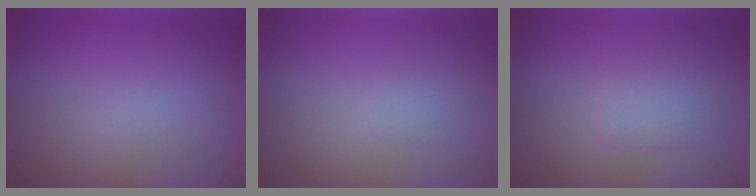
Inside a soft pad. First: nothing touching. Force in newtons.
{"total": 0.6, "press": 0.6, "slide": 0.1}
{"total": 1.7, "press": 1.7, "slide": 0.3}